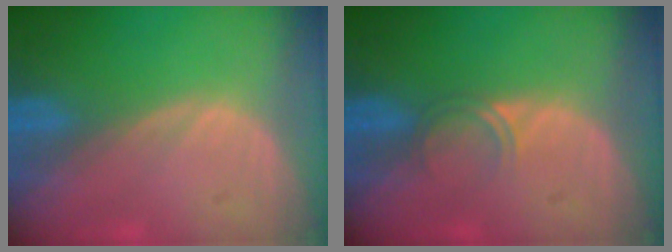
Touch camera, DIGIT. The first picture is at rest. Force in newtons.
{"total": 1.8, "press": 1.5, "slide": 1.1}